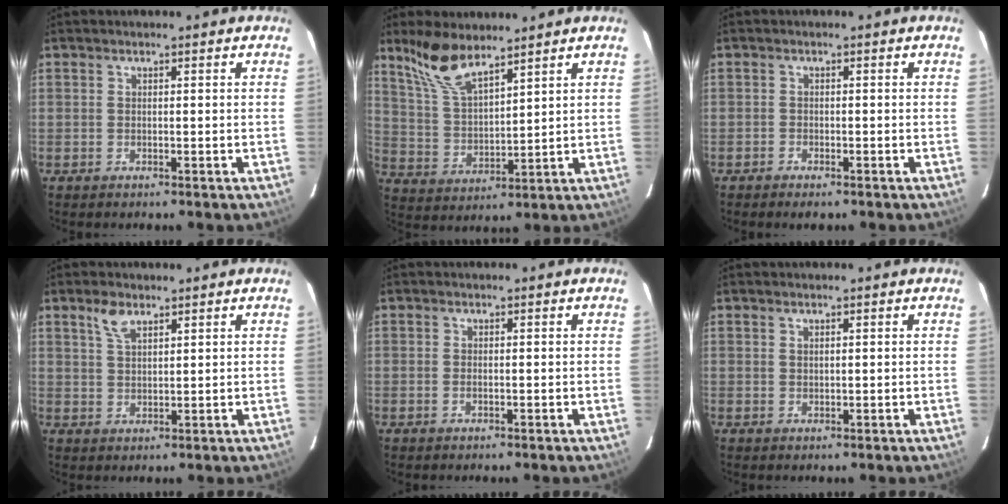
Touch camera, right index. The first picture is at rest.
{"total": 9.8, "force": [7.6, 2.9, 5.5], "torque": [-0.112, 0.010, 0.162]}
{"total": 2.0, "force": [-1.6, 0.8, 0.9], "torque": [-0.028, -0.002, -0.031]}
{"total": 3.9, "force": [2.6, 1.8, 2.3], "torque": [-0.045, 0.007, 0.050]}
{"total": 0.9, "force": [-0.2, 0.4, 0.8], "torque": [-0.017, 0.000, -0.005]}
{"total": 0.8, "force": [0.5, 0.4, 0.4], "torque": [-0.007, 0.002, 0.010]}